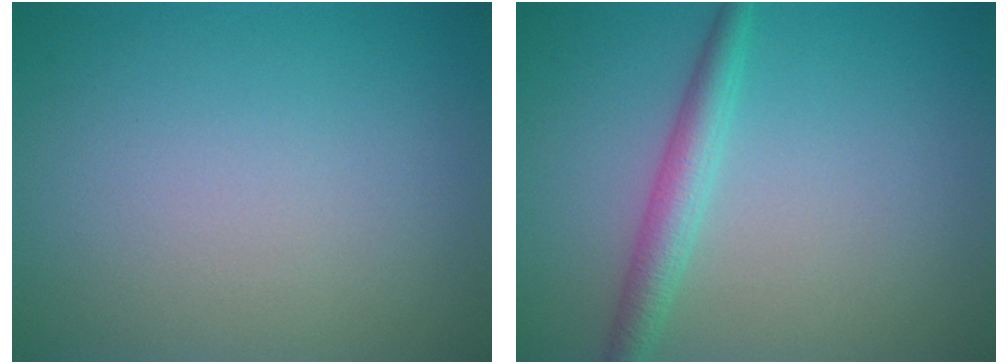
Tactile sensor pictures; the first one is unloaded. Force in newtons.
{"total": 2.7, "press": 2.7, "slide": 0.1}